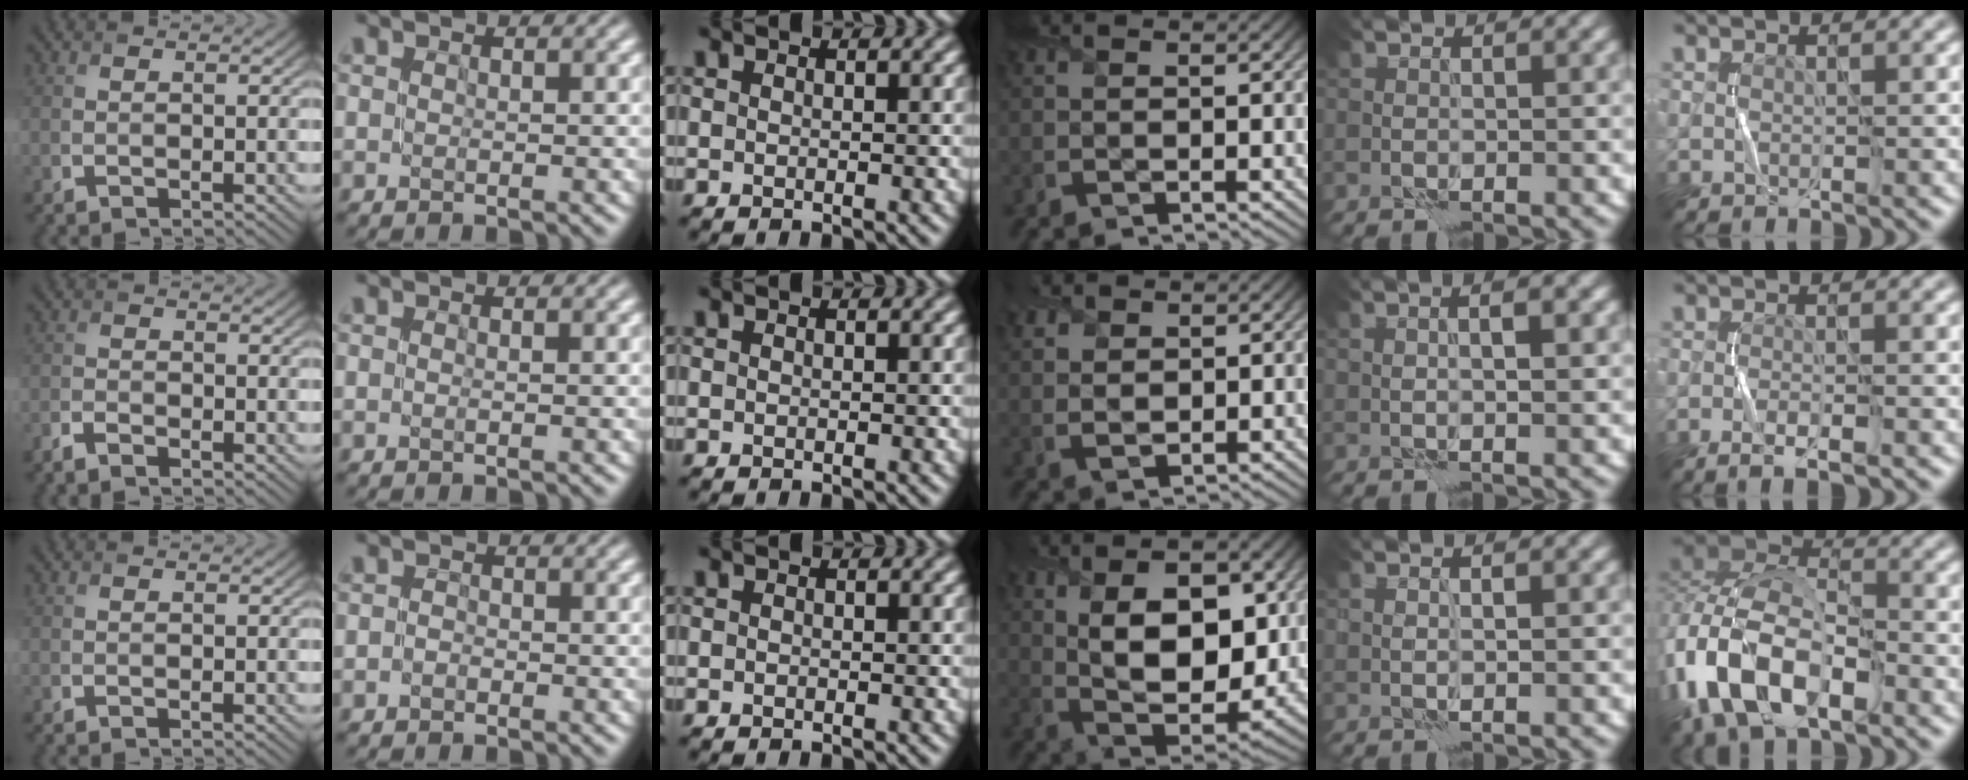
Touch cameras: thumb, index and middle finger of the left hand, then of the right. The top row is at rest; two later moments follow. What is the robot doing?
{"motion": "fold", "object": "scarf"}